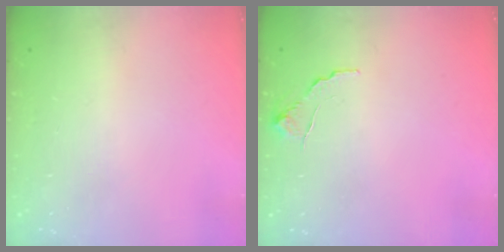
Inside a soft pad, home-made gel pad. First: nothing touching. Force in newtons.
{"total": 6.1, "press": 6.1, "slide": 0.5}